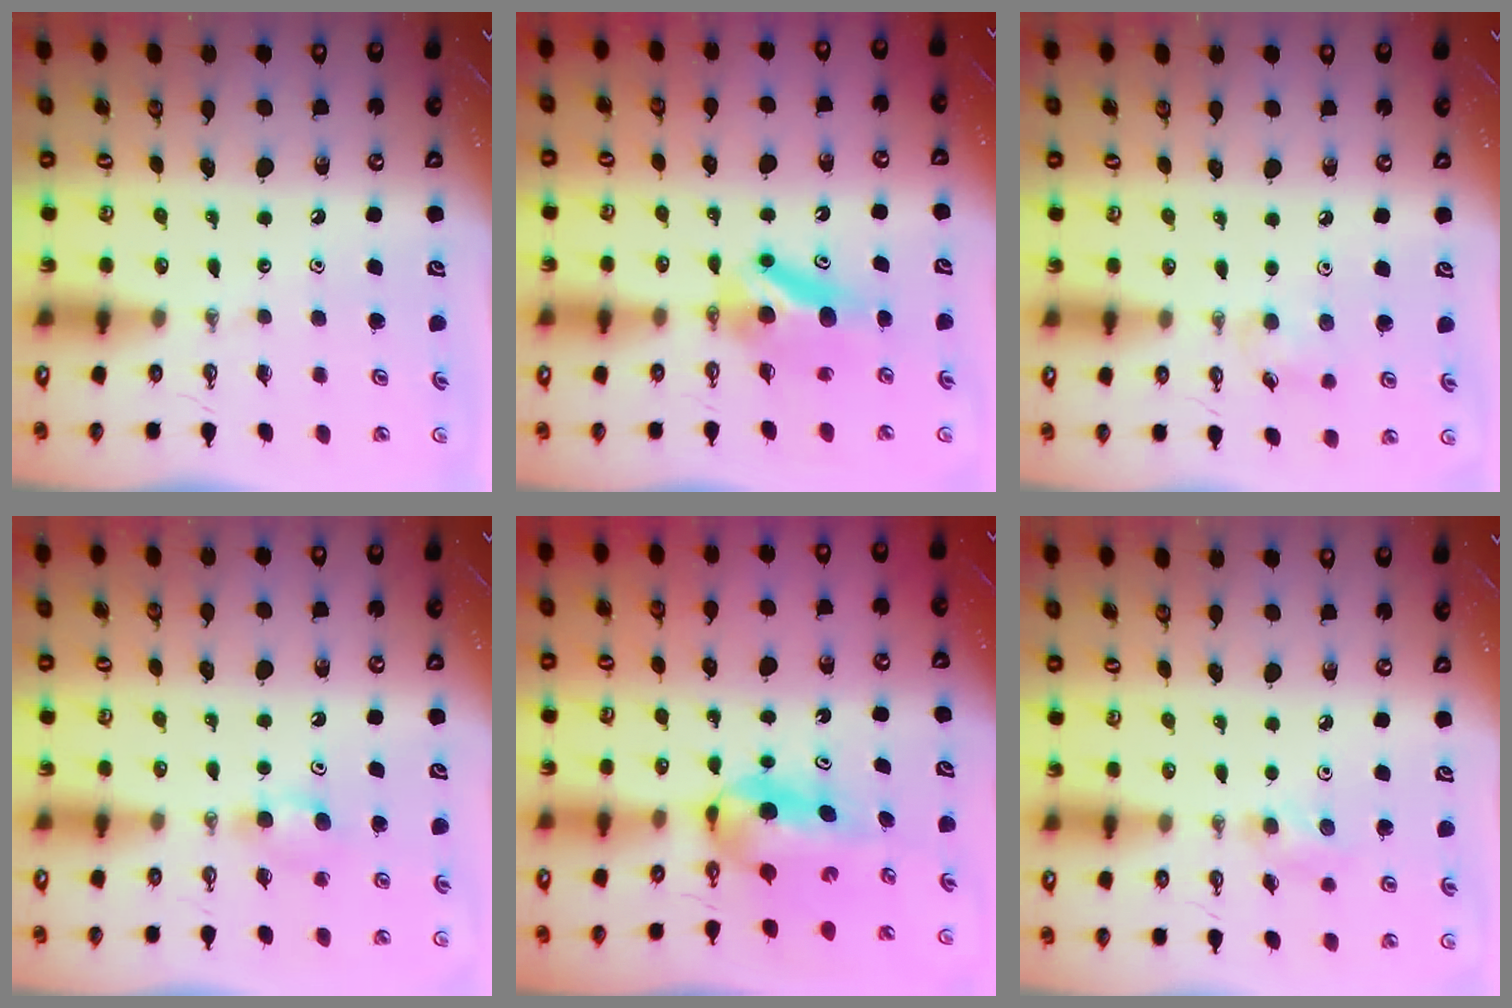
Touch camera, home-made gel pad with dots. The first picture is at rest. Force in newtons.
{"total": 6.8, "press": 6.3, "slide": 2.5}
{"total": 5.7, "press": 5.5, "slide": 1.4}
{"total": 4.0, "press": 3.8, "slide": 1.0}
{"total": 5.9, "press": 4.5, "slide": 3.8}
{"total": 9.0, "press": 5.2, "slide": 7.4}